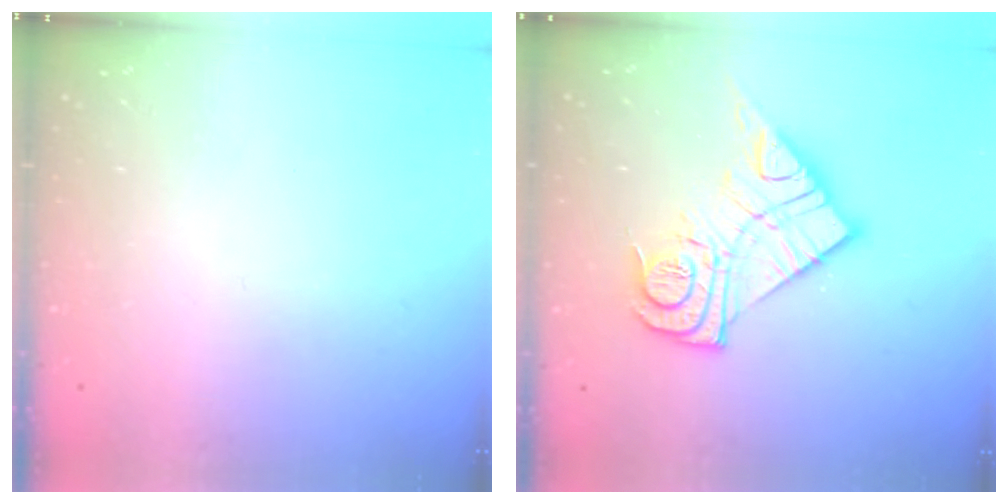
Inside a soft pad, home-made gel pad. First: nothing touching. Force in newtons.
{"total": 17.5, "press": 17.5, "slide": 1.3}